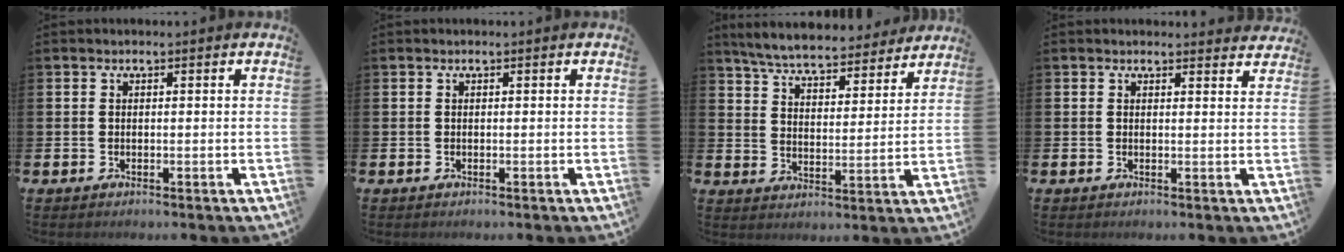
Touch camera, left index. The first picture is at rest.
{"total": 0.0}
{"total": 6.3, "force": [6.1, 0.9, 1.4], "torque": [-0.048, -0.043, 0.104]}
{"total": 1.6, "force": [1.6, 0.3, -0.1], "torque": [0.006, -0.007, 0.028]}